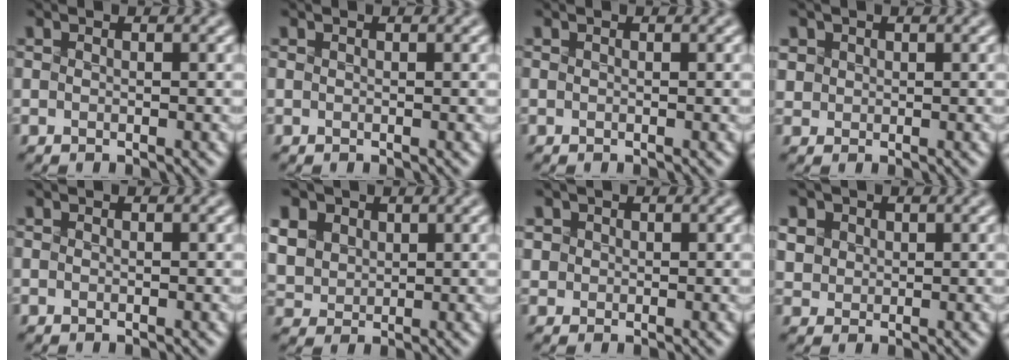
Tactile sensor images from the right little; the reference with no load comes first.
{"total": 0.0}
{"total": 0.0}
{"total": 2.5, "force": [1.1, 2.1, 0.7], "torque": [-0.026, 0.009, 0.031]}
{"total": 0.0}
{"total": 10.7, "force": [4.6, 8.2, 5.1], "torque": [-0.129, 0.031, 0.077]}
{"total": 2.1, "force": [0.9, 1.8, 0.6], "torque": [-0.017, 0.010, 0.025]}
{"total": 5.1, "force": [2.3, 4.0, 2.1], "torque": [-0.065, 0.020, 0.040]}